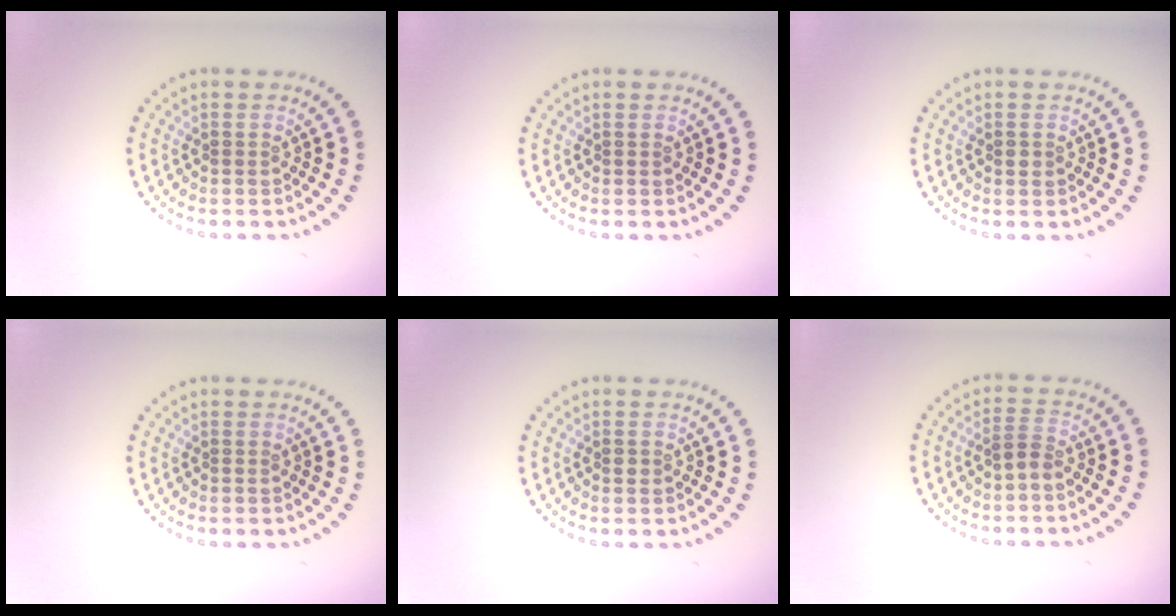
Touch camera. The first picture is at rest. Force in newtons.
{"total": 0.0}
{"total": 0.9, "press": 0.9, "slide": 0.0}
{"total": 0.0}
{"total": 0.9, "press": 0.9, "slide": 0.0}
{"total": 1.3, "press": 1.0, "slide": 0.7}